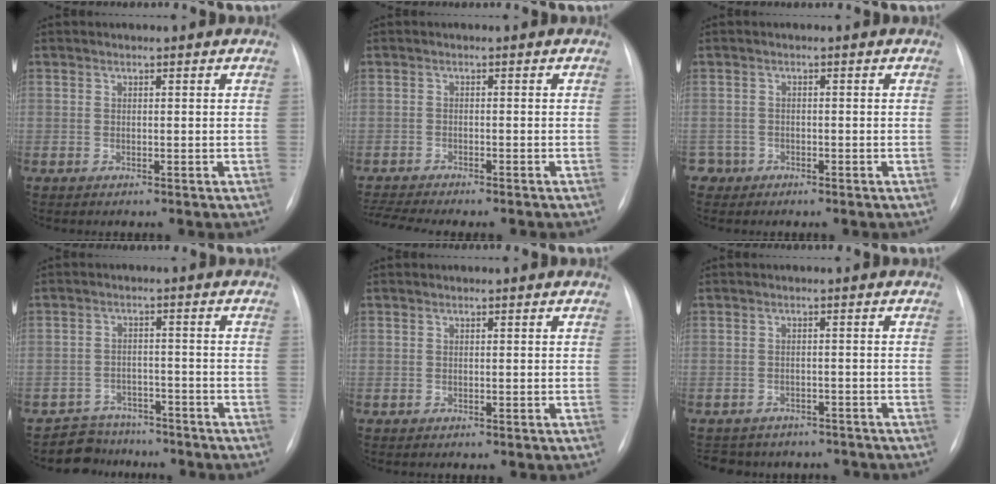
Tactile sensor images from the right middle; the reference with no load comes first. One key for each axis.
{"total": 8.0, "fx": -7.2, "fy": 0.6, "fz": 3.4, "tx": -0.051, "ty": -0.003, "tz": -0.106}
{"total": 1.9, "fx": -1.2, "fy": 1.4, "fz": -0.5, "tx": 0.009, "ty": 0.009, "tz": -0.026}
{"total": 6.0, "fx": -5.1, "fy": 3.0, "fz": -0.8, "tx": 0.019, "ty": 0.023, "tz": -0.081}
{"total": 0.0}
{"total": 9.8, "fx": -8.5, "fy": 4.7, "fz": 1.6, "tx": -0.031, "ty": 0.014, "tz": -0.096}